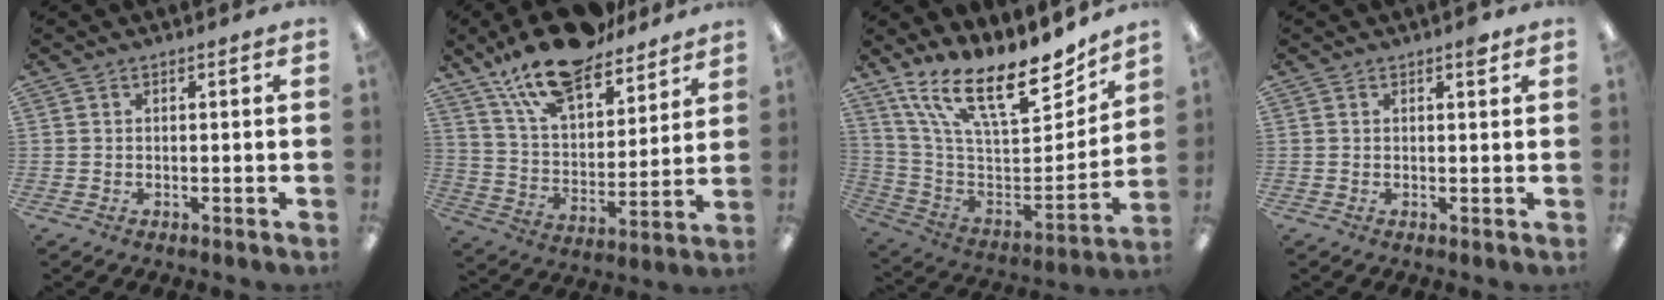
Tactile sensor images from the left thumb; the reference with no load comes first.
{"total": 18.2, "force": [14.5, 6.9, 8.7], "torque": [-0.166, -0.082, 0.254]}
{"total": 21.9, "force": [15.7, 7.6, 13.2], "torque": [-0.222, -0.116, 0.275]}
{"total": 4.1, "force": [2.9, 1.6, 2.4], "torque": [-0.020, -0.013, 0.044]}